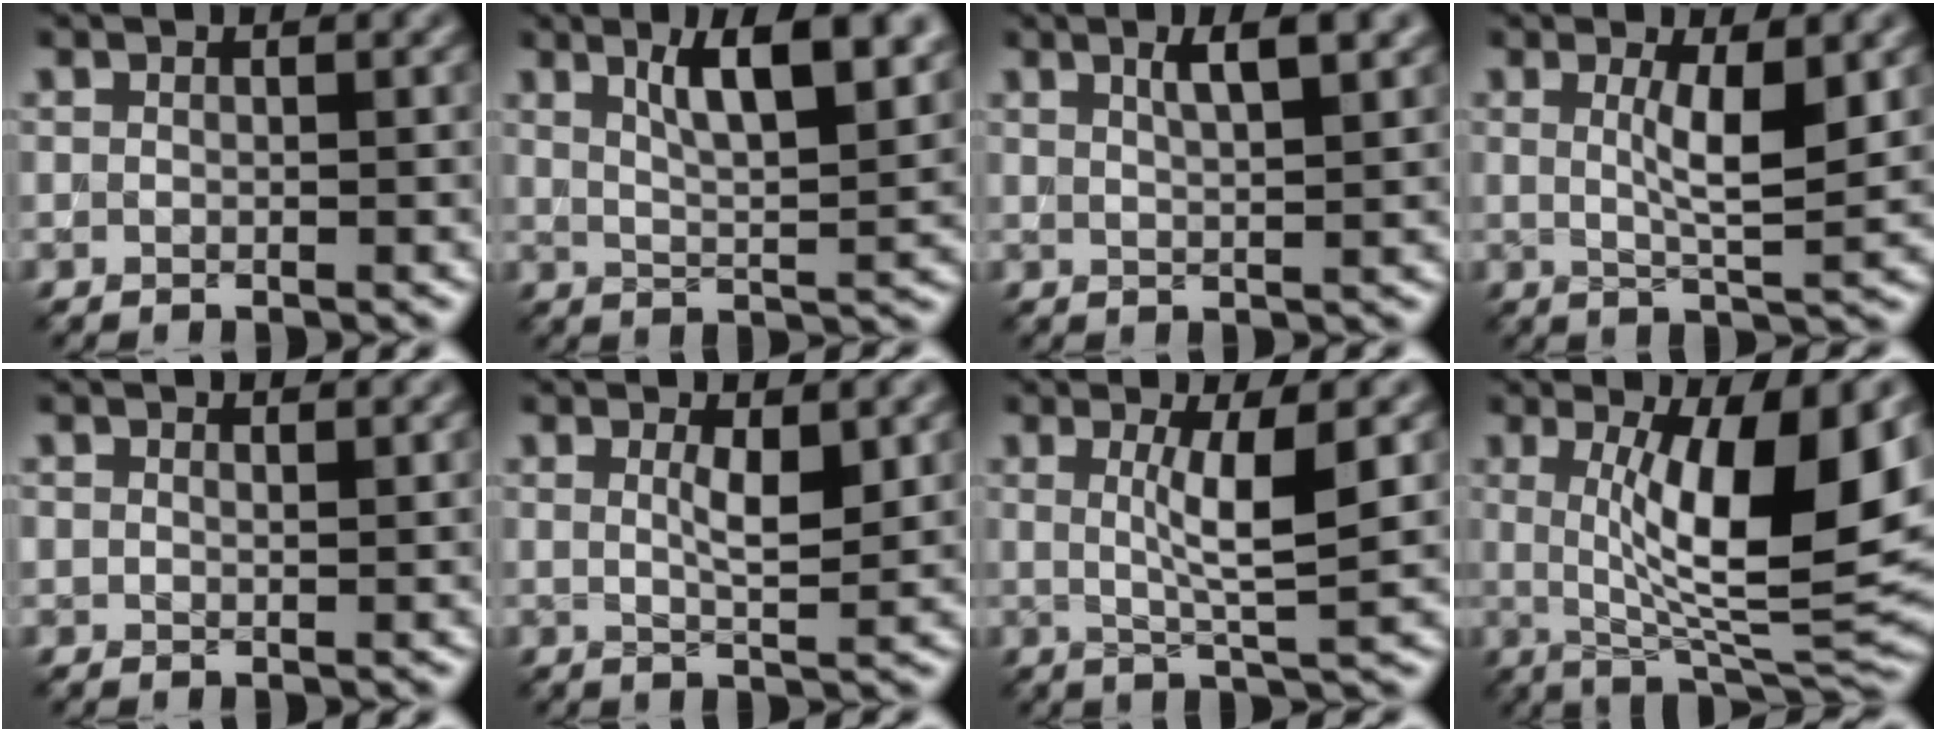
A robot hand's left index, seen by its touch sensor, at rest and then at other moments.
{"total": 8.3, "force": [3.9, 2.3, 6.9], "torque": [-0.089, 0.012, 0.059]}
{"total": 3.8, "force": [1.9, 0.9, 3.1], "torque": [-0.038, 0.006, 0.028]}
{"total": 4.1, "force": [0.8, 0.7, 3.9], "torque": [-0.067, -0.009, 0.017]}
{"total": 0.6, "force": [0.4, 0.3, 0.3], "torque": [-0.002, -0.001, 0.007]}
{"total": 2.3, "force": [0.7, 0.3, 2.1], "torque": [-0.037, -0.006, 0.015]}
{"total": 4.5, "force": [0.7, 0.6, 4.4], "torque": [-0.074, -0.006, 0.015]}
{"total": 11.4, "force": [1.5, 2.9, 11.0], "torque": [-0.164, -0.010, 0.032]}